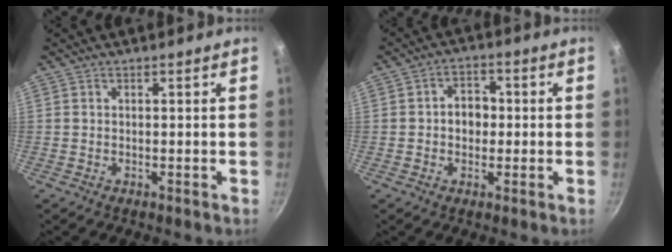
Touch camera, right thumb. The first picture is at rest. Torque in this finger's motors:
{"motor_torque": [-0.03, 0.07, 0.10, -0.02, 0.05]}